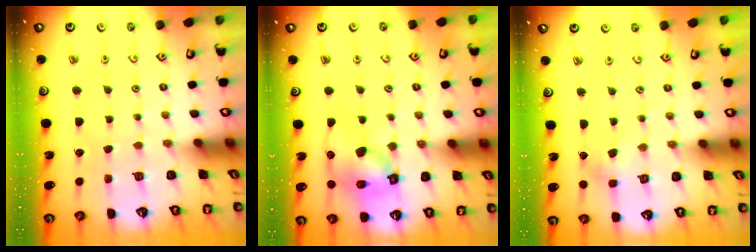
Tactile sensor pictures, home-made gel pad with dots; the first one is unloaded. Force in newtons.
{"total": 12.5, "press": 12.4, "slide": 1.6}
{"total": 2.8, "press": 2.7, "slide": 0.6}